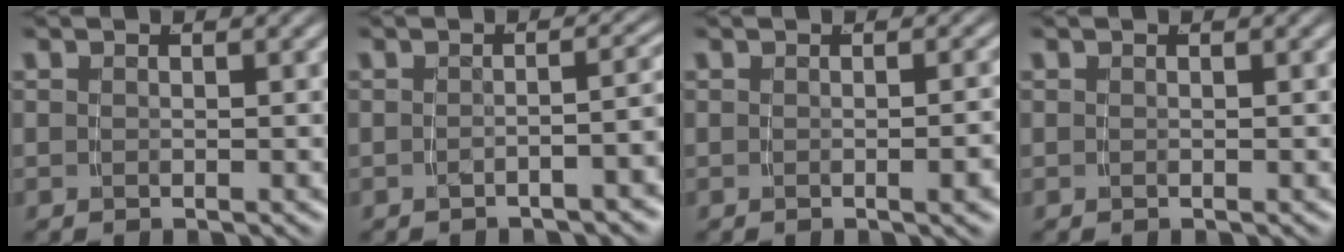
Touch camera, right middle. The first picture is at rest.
{"total": 2.9, "force": [-1.9, 0.1, 2.2], "torque": [-0.023, 0.002, -0.025]}
{"total": 1.4, "force": [-0.7, -0.2, 1.2], "torque": [-0.010, 0.011, -0.014]}
{"total": 0.0}